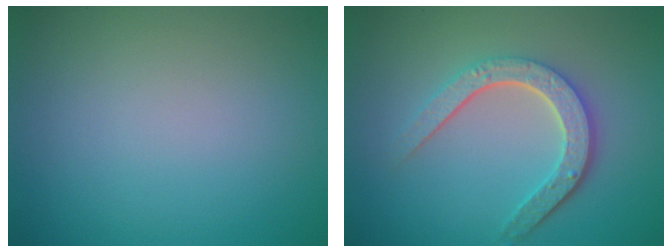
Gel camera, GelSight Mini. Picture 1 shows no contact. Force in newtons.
{"total": 4.7, "press": 3.5, "slide": 3.1}